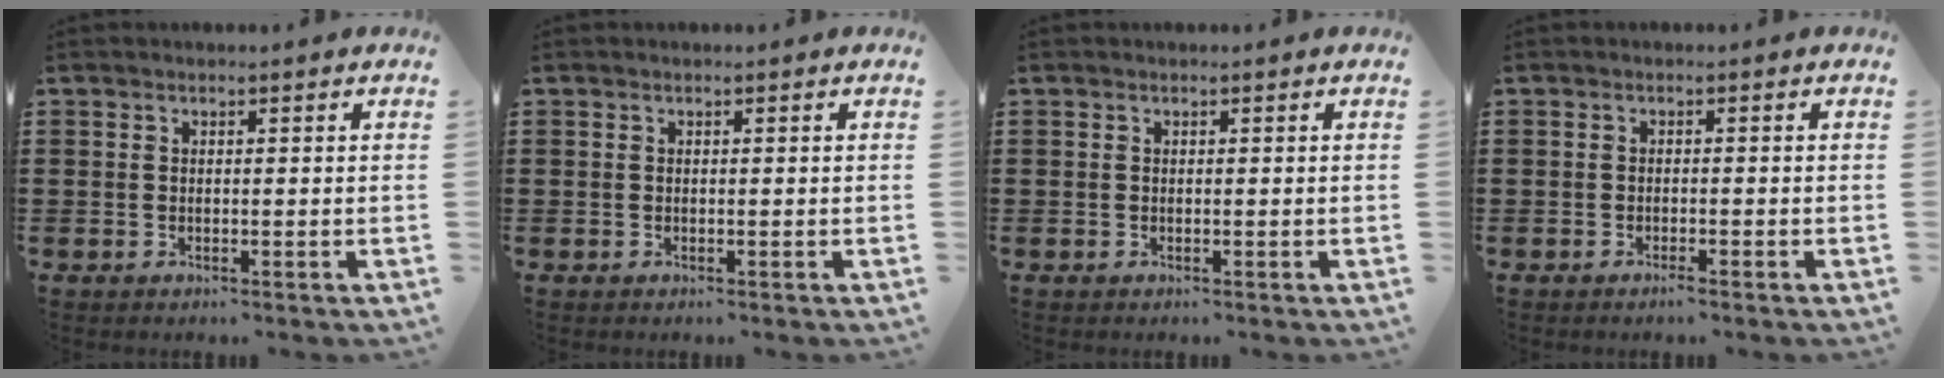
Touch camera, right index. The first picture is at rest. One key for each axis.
{"total": 0.0}
{"total": 0.0}
{"total": 1.0, "fx": -0.8, "fy": 0.0, "fz": 0.6, "tx": -0.012, "ty": -0.004, "tz": -0.014}